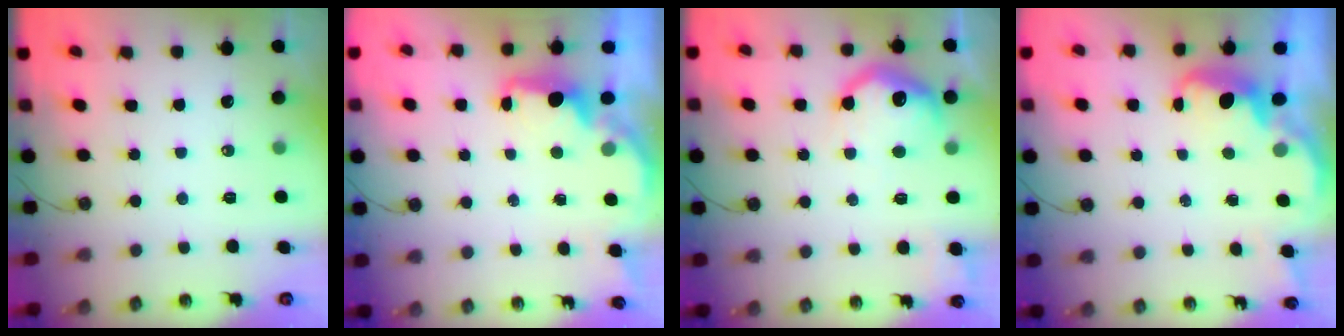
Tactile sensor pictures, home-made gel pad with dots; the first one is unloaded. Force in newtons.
{"total": 2.3, "press": 2.2, "slide": 0.8}
{"total": 14.2, "press": 14.2, "slide": 0.9}
{"total": 1.9, "press": 1.9, "slide": 0.5}